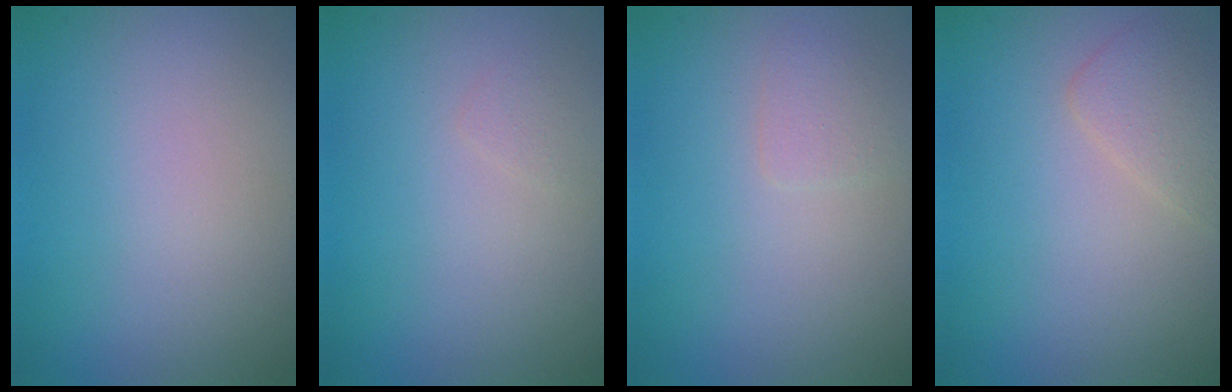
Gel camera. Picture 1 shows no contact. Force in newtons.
{"total": 0.6, "press": 0.6, "slide": 0.0}
{"total": 1.1, "press": 1.1, "slide": 0.1}
{"total": 1.9, "press": 1.9, "slide": 0.0}